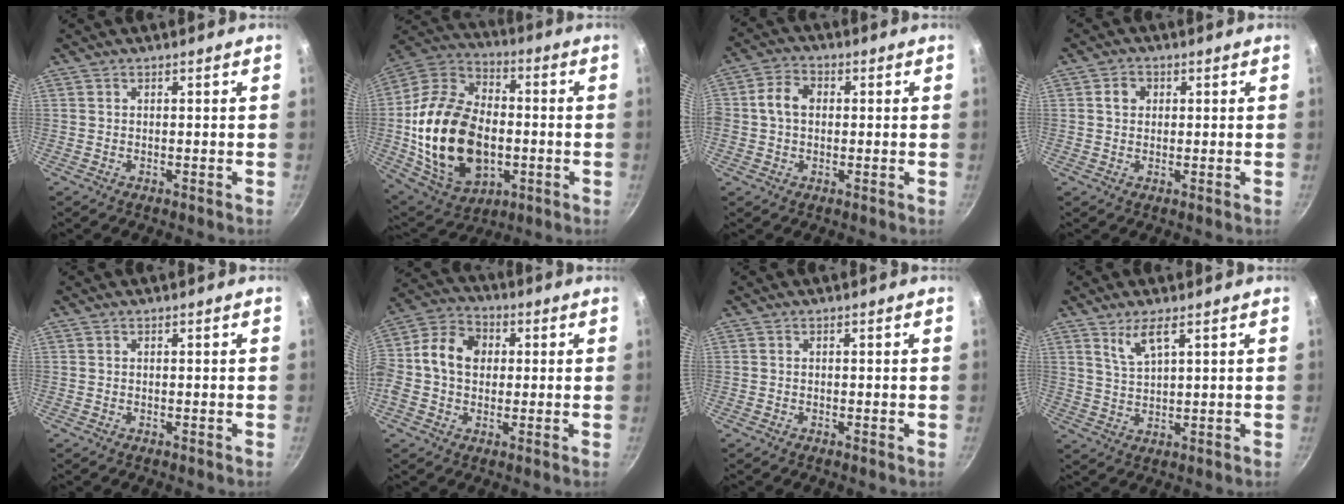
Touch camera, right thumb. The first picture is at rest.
{"total": 25.7, "force": [-3.1, 17.0, 19.1], "torque": [-0.341, 0.024, -0.048]}
{"total": 5.8, "force": [0.5, 4.4, 3.7], "torque": [-0.059, 0.014, -0.005]}
{"total": 2.8, "force": [0.7, 2.4, 1.4], "torque": [-0.007, 0.004, 0.009]}
{"total": 0.0}
{"total": 11.8, "force": [1.0, 9.1, 7.5], "torque": [-0.113, 0.023, -0.007]}
{"total": 0.0}
{"total": 4.9, "force": [2.8, 1.2, 3.9], "torque": [-0.072, -0.014, 0.065]}